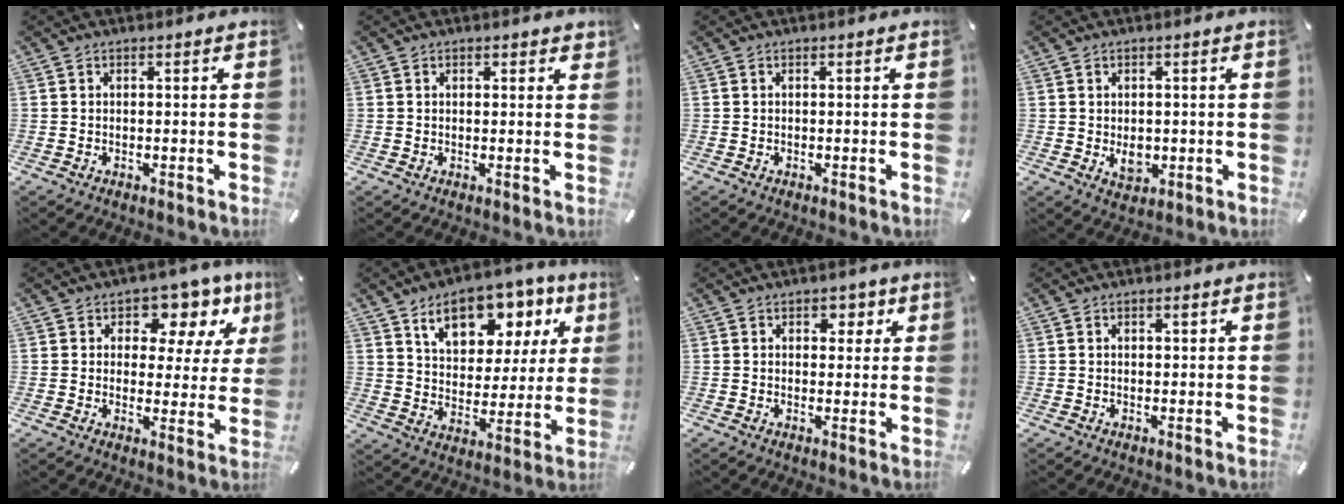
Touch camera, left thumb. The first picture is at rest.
{"total": 1.0, "force": [0.6, 0.6, 0.4], "torque": [0.000, -0.001, 0.009]}
{"total": 0.0}
{"total": 4.1, "force": [-0.2, 3.3, 2.4], "torque": [-0.032, -0.004, -0.005]}
{"total": 9.9, "force": [5.4, 6.5, 5.1], "torque": [-0.064, -0.036, 0.092]}
{"total": 15.4, "force": [9.3, 9.1, 8.2], "torque": [-0.132, -0.040, 0.160]}
{"total": 3.5, "force": [1.4, 2.9, 1.4], "torque": [0.004, -0.007, 0.014]}
{"total": 1.0, "force": [0.4, 0.6, 0.7], "torque": [-0.013, 0.003, 0.008]}